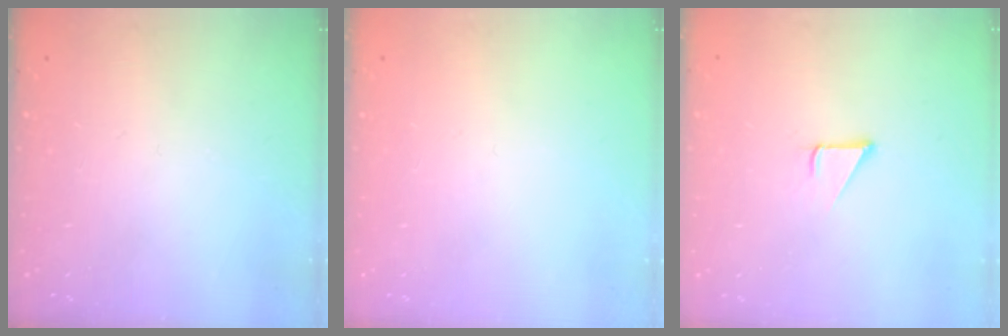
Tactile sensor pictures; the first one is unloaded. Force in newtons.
{"total": 0.0}
{"total": 1.9, "press": 1.9, "slide": 0.1}